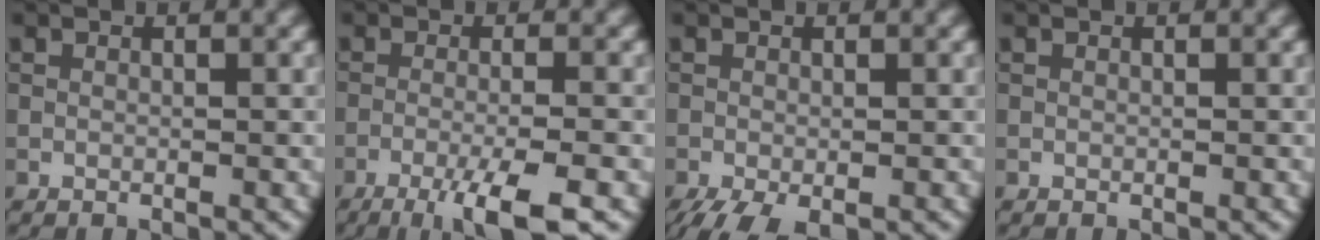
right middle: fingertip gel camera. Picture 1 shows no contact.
{"total": 5.9, "force": [-3.4, 1.0, 4.7], "torque": [-0.067, -0.001, -0.063]}
{"total": 3.4, "force": [-2.2, 1.1, 2.3], "torque": [-0.041, -0.011, -0.036]}
{"total": 0.0}